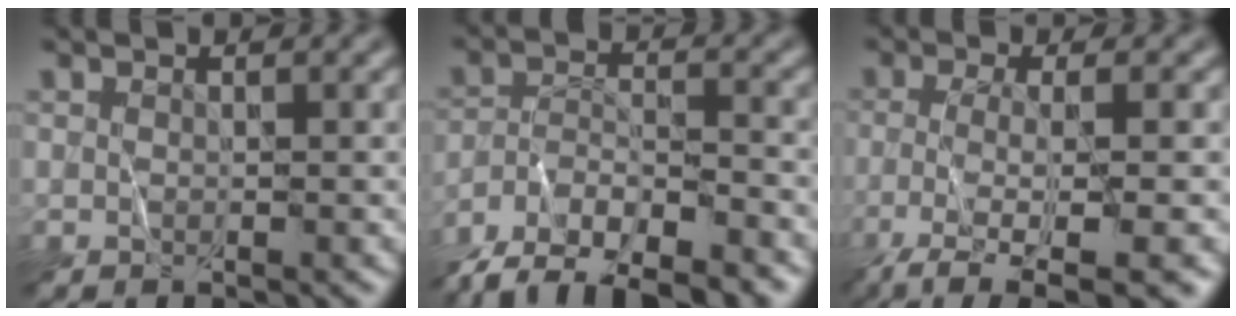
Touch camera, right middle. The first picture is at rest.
{"total": 10.1, "force": [-8.8, 3.0, 4.0], "torque": [-0.057, -0.014, -0.147]}
{"total": 6.5, "force": [-3.4, 1.3, 5.4], "torque": [-0.084, -0.004, -0.068]}